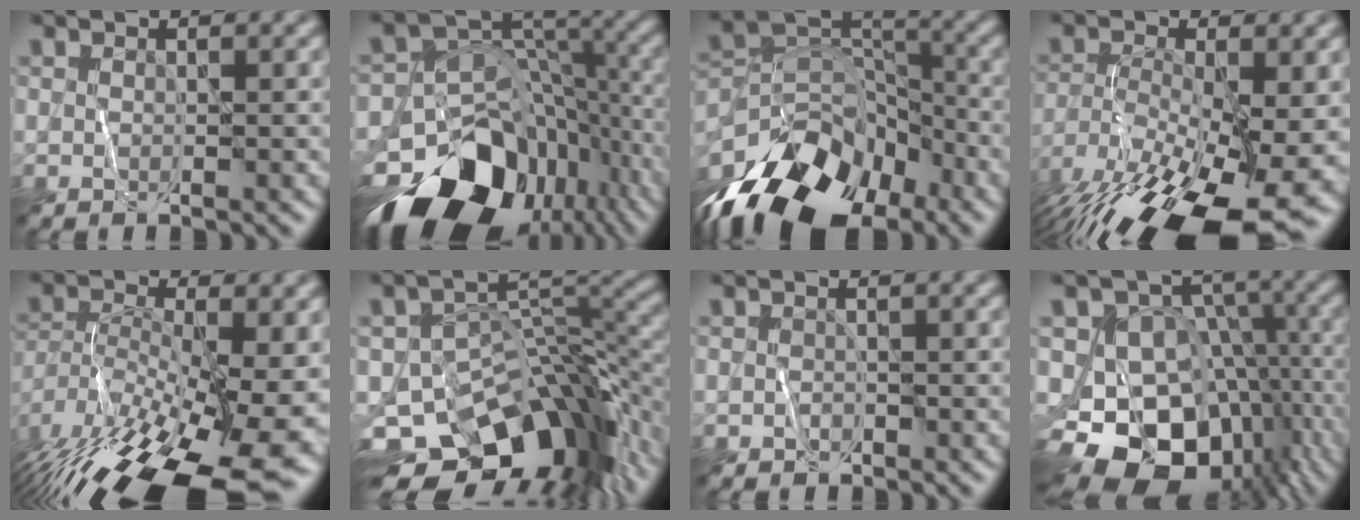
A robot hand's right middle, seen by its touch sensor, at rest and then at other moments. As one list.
[{"total": 15.9, "force": [-9.3, 10.6, 7.5], "torque": [-0.152, -0.017, -0.143]}, {"total": 13.6, "force": [-9.1, 7.2, 6.9], "torque": [-0.142, 0.008, -0.164]}, {"total": 15.1, "force": [-9.1, 4.7, 11.0], "torque": [-0.220, -0.033, -0.156]}, {"total": 18.9, "force": [-11.9, 6.3, 13.2], "torque": [-0.239, -0.022, -0.181]}, {"total": 13.5, "force": [-8.5, 6.8, 8.1], "torque": [-0.136, 0.000, -0.128]}, {"total": 0.7, "force": [-0.5, 0.5, 0.0], "torque": [0.002, -0.005, -0.011]}, {"total": 16.8, "force": [-9.2, 11.7, 7.7], "torque": [-0.141, -0.022, -0.120]}]